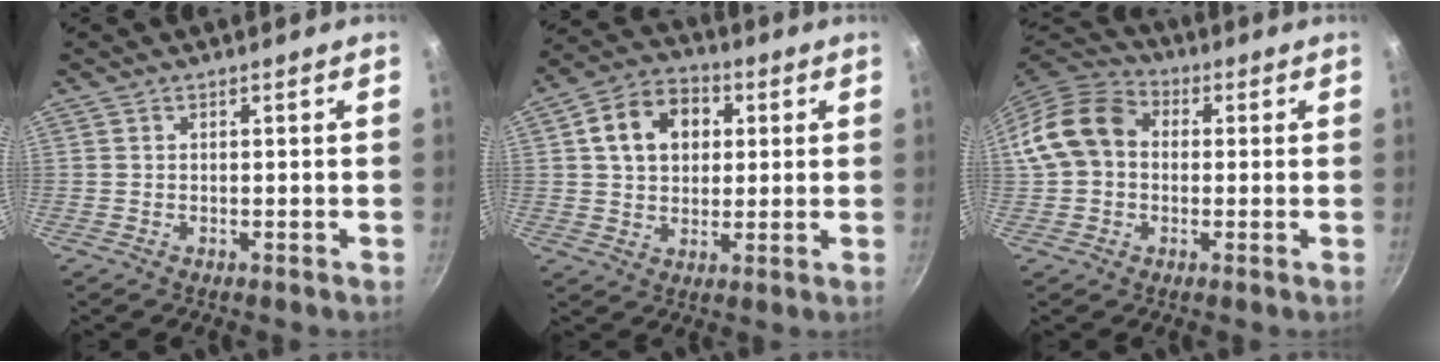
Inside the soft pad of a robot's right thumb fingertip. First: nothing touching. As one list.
[{"total": 12.1, "force": [3.0, 9.2, 7.3], "torque": [-0.099, 0.016, 0.040]}, {"total": 12.8, "force": [0.9, 10.1, 7.9], "torque": [-0.125, 0.033, 0.002]}]